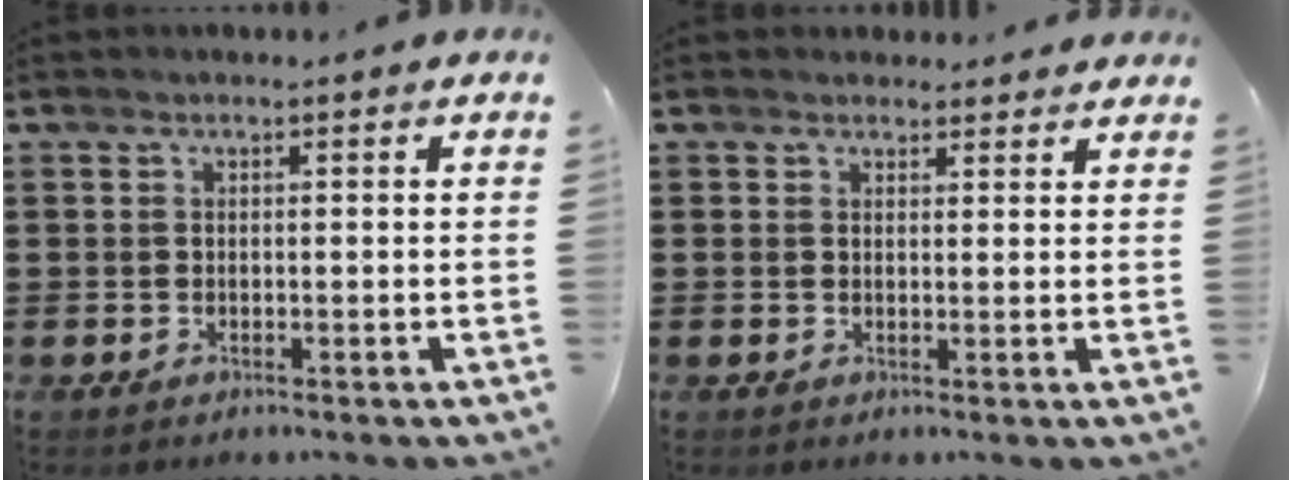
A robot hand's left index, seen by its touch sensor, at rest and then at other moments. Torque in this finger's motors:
{"motor_torque": [2.15, -0.01, -0.32, -0.16]}